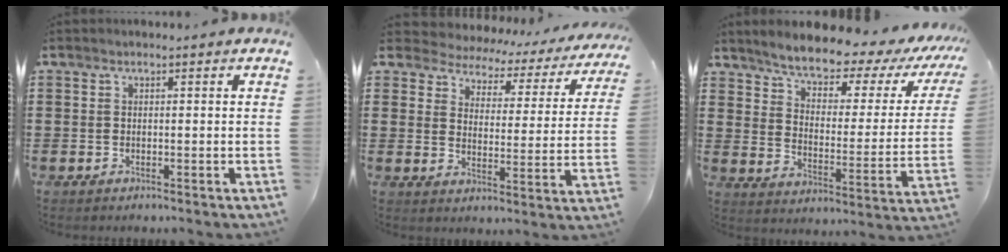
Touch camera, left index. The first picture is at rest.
{"total": 3.2, "force": [3.0, 1.2, 0.1], "torque": [-0.028, -0.026, 0.042]}
{"total": 5.2, "force": [4.9, 0.9, 1.8], "torque": [-0.057, -0.047, 0.075]}